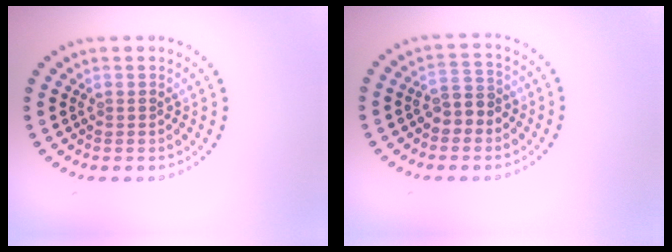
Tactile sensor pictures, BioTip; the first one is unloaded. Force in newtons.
{"total": 2.6, "press": 2.4, "slide": 0.8}